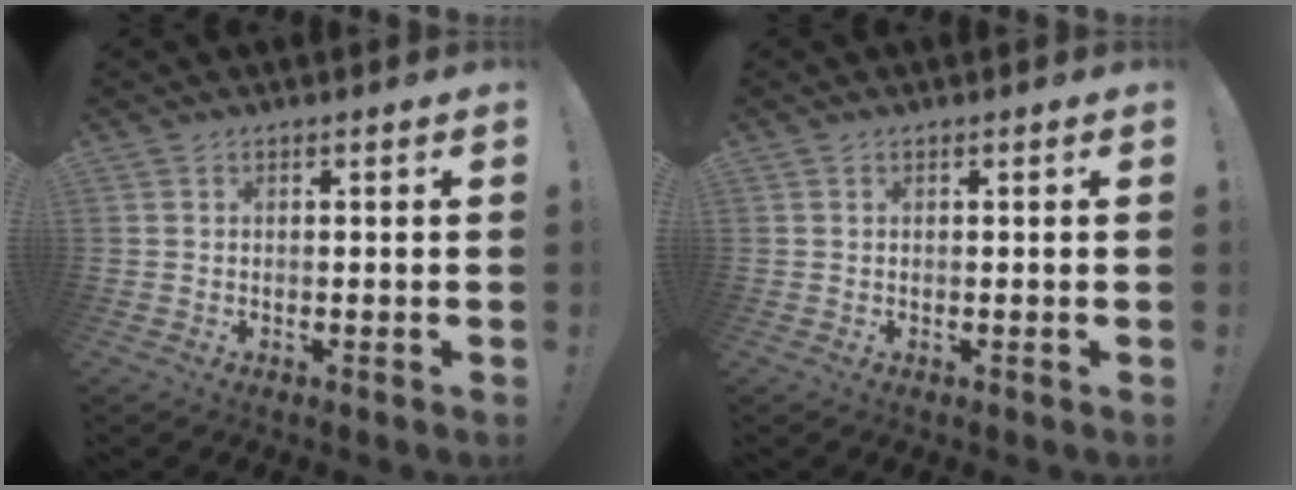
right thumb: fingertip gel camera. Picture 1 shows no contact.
{"total": 0.0}